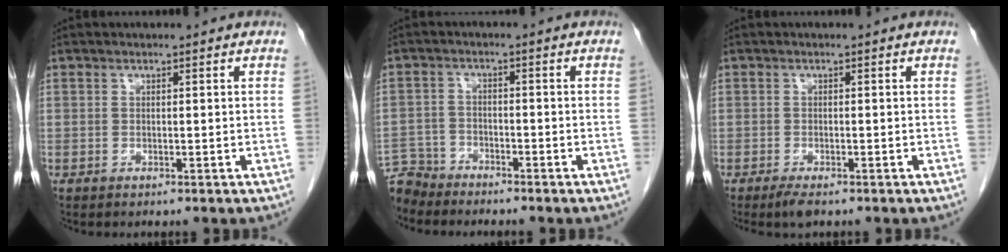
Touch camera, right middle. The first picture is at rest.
{"total": 5.1, "force": [-4.9, 1.2, -0.7], "torque": [0.019, -0.003, -0.096]}
{"total": 2.3, "force": [-1.7, 0.6, 1.5], "torque": [-0.032, -0.006, -0.027]}